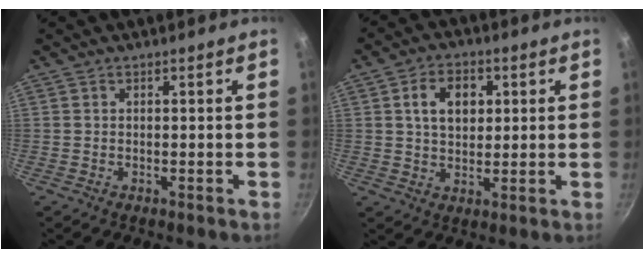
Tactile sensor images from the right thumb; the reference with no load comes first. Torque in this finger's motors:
{"motor_torque": [0.17, 2.17, 0.96, -0.31, 0.02]}